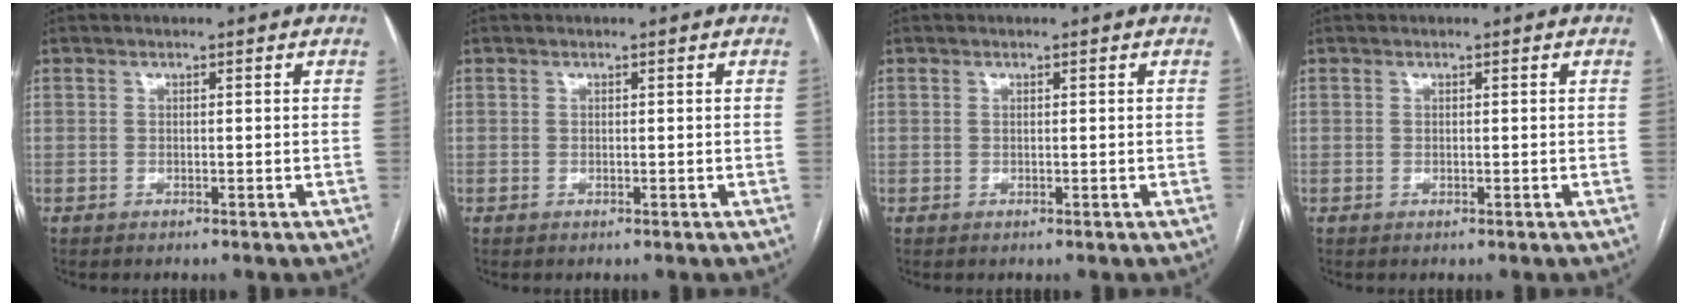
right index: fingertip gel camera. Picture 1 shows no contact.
{"total": 0.0}
{"total": 0.0}
{"total": 0.0}